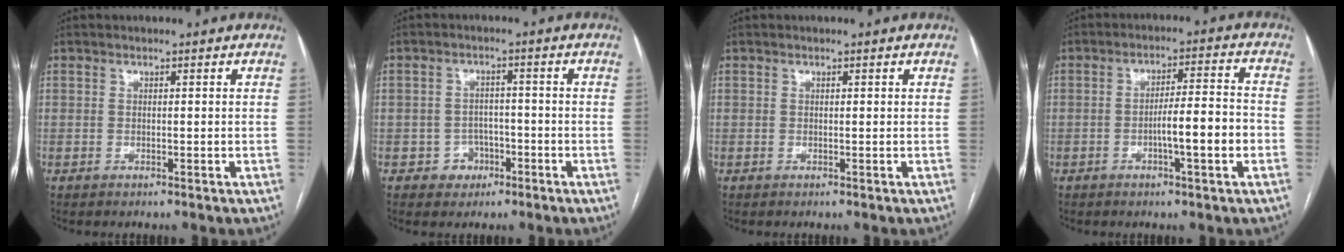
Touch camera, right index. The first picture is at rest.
{"total": 3.6, "force": [-1.7, 3.2, 0.6], "torque": [0.002, 0.013, -0.021]}
{"total": 0.0}
{"total": 7.5, "force": [-2.3, 0.4, 7.1], "torque": [-0.114, 0.012, -0.036]}